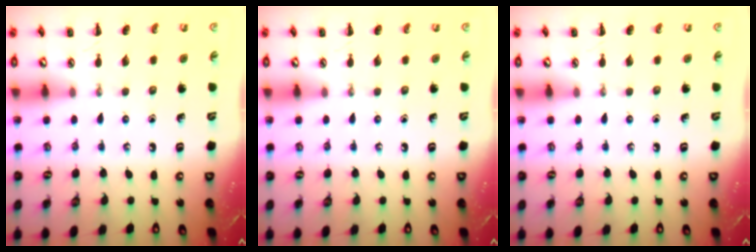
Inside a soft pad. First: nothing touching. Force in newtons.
{"total": 0.0}
{"total": 0.0}